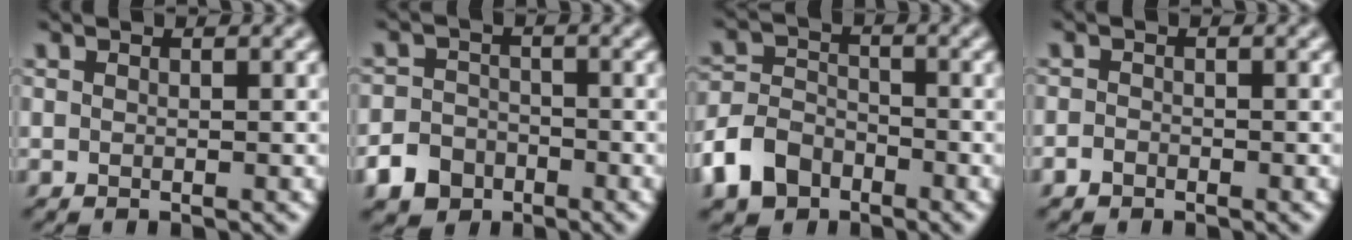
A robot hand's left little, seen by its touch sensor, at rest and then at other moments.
{"total": 5.7, "force": [-3.6, 4.3, 1.1], "torque": [-0.011, -0.015, -0.078]}
{"total": 5.1, "force": [-3.2, 3.5, 2.0], "torque": [-0.047, 0.004, -0.071]}
{"total": 1.1, "force": [-0.8, 0.7, 0.2], "torque": [0.005, 0.000, -0.016]}